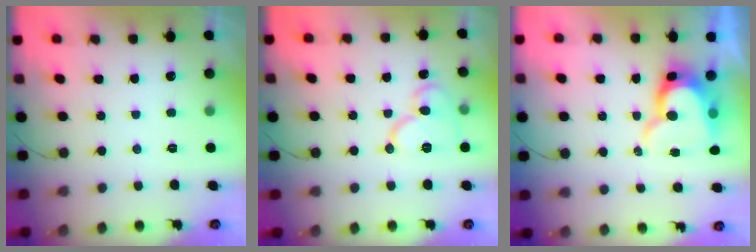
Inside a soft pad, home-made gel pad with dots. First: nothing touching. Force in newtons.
{"total": 11.9, "press": 11.8, "slide": 1.5}
{"total": 13.5, "press": 13.4, "slide": 1.4}